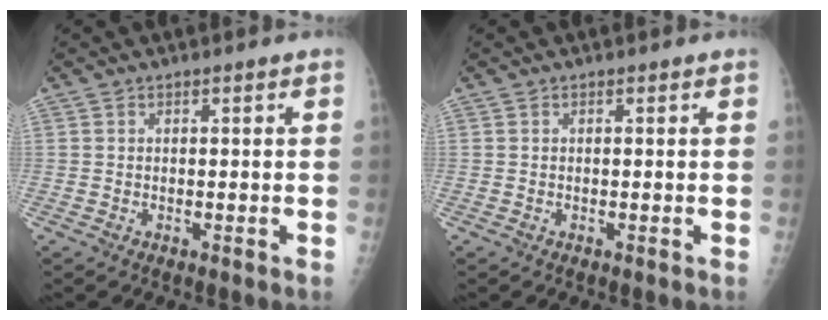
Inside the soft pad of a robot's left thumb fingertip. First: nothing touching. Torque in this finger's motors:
{"motor_torque": [0.00, 0.00, -0.03, -0.11, 0.00]}